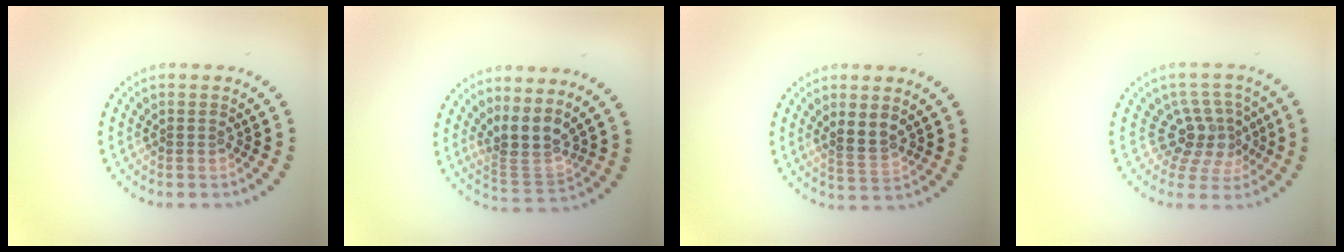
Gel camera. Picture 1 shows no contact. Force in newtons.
{"total": 3.4, "press": 2.5, "slide": 2.3}
{"total": 2.4, "press": 2.2, "slide": 0.9}
{"total": 3.7, "press": 2.7, "slide": 2.6}